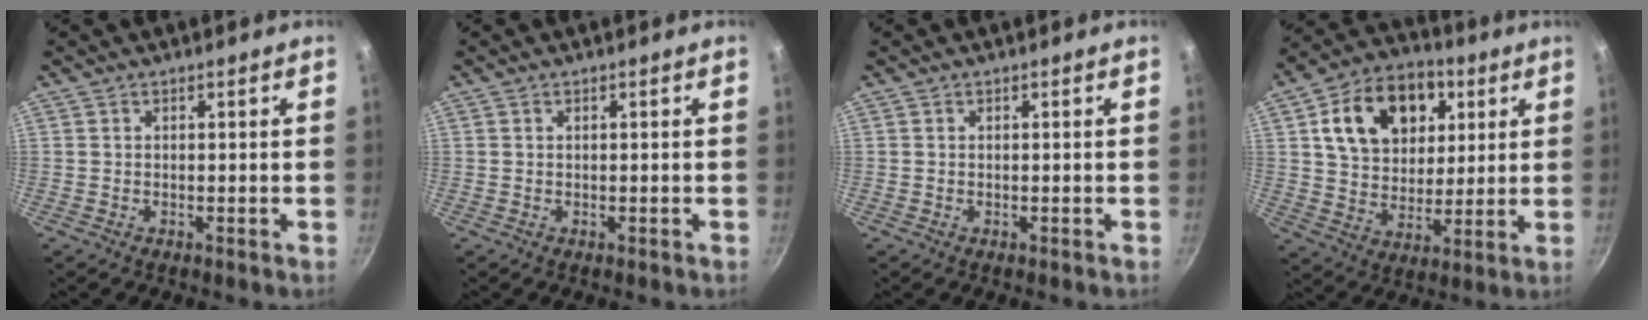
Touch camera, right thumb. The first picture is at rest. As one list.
[{"total": 0.0}, {"total": 0.0}, {"total": 18.5, "force": [6.1, 13.4, 11.2], "torque": [-0.153, 0.003, 0.097]}]